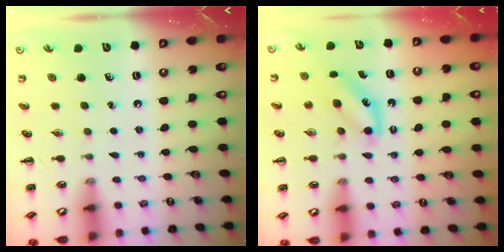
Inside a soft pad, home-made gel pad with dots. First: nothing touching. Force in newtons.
{"total": 4.9, "press": 4.7, "slide": 1.3}